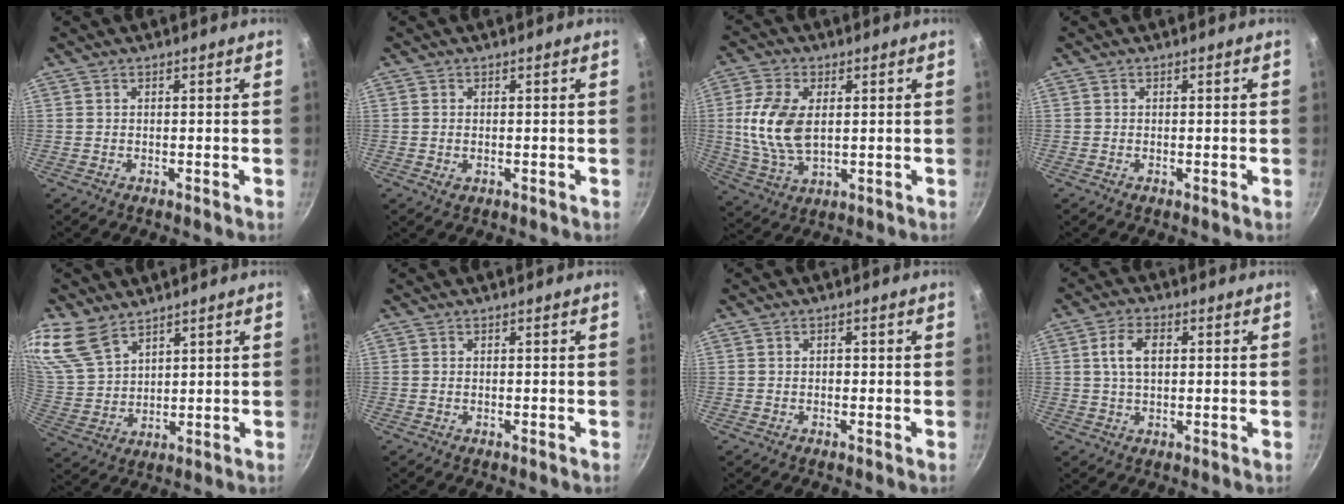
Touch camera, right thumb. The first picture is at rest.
{"total": 1.3, "force": [0.0, 0.9, 1.0], "torque": [-0.016, -0.002, -0.001]}
{"total": 12.2, "force": [1.4, 7.2, 9.8], "torque": [-0.189, -0.009, 0.031]}
{"total": 0.0}
{"total": 11.5, "force": [8.5, 6.3, 4.7], "torque": [-0.091, -0.023, 0.186]}
{"total": 0.0}
{"total": 0.8, "force": [-0.1, 0.6, 0.5], "torque": [-0.006, 0.004, -0.002]}
{"total": 5.9, "force": [1.1, 3.4, 4.7], "torque": [-0.077, 0.008, 0.016]}